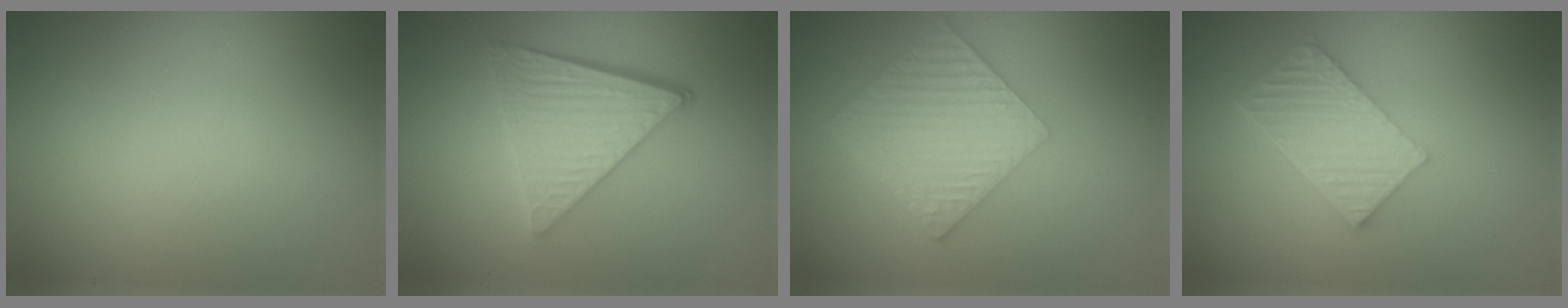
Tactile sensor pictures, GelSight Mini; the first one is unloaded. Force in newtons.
{"total": 5.5, "press": 3.9, "slide": 3.9}
{"total": 6.0, "press": 4.2, "slide": 4.2}
{"total": 5.8, "press": 4.0, "slide": 4.2}